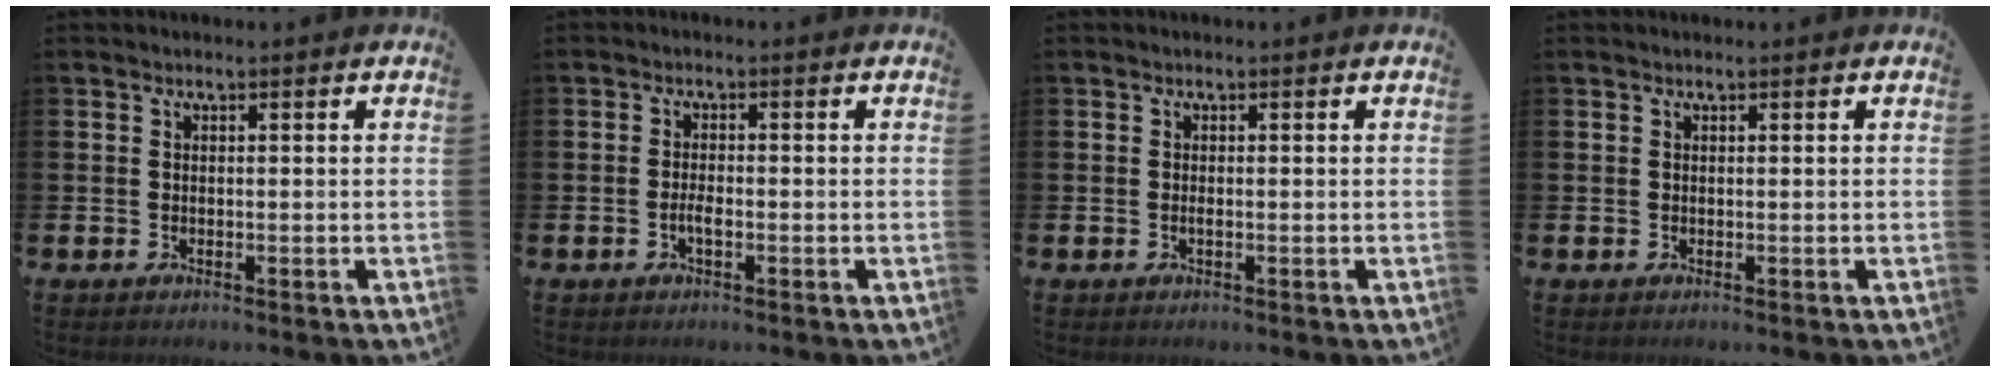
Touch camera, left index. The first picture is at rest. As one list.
[{"total": 1.6, "force": [-0.6, 0.6, 1.4], "torque": [-0.021, 0.000, -0.014]}, {"total": 0.0}, {"total": 0.0}]